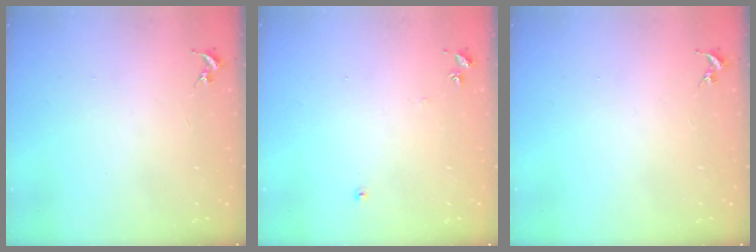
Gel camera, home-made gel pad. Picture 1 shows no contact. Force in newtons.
{"total": 5.6, "press": 5.6, "slide": 0.7}
{"total": 0.0}